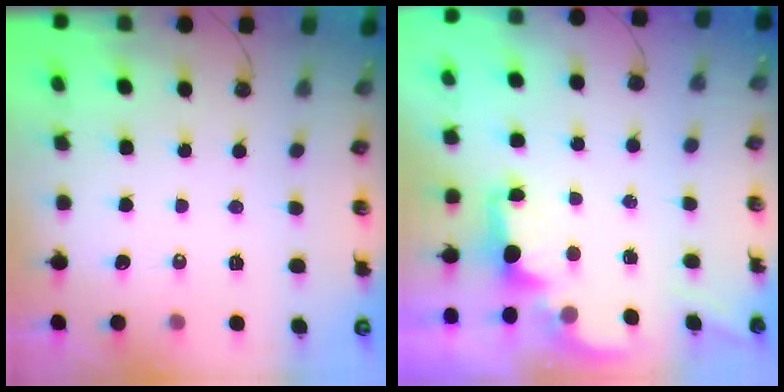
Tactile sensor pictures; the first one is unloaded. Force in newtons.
{"total": 2.1, "press": 1.9, "slide": 0.8}